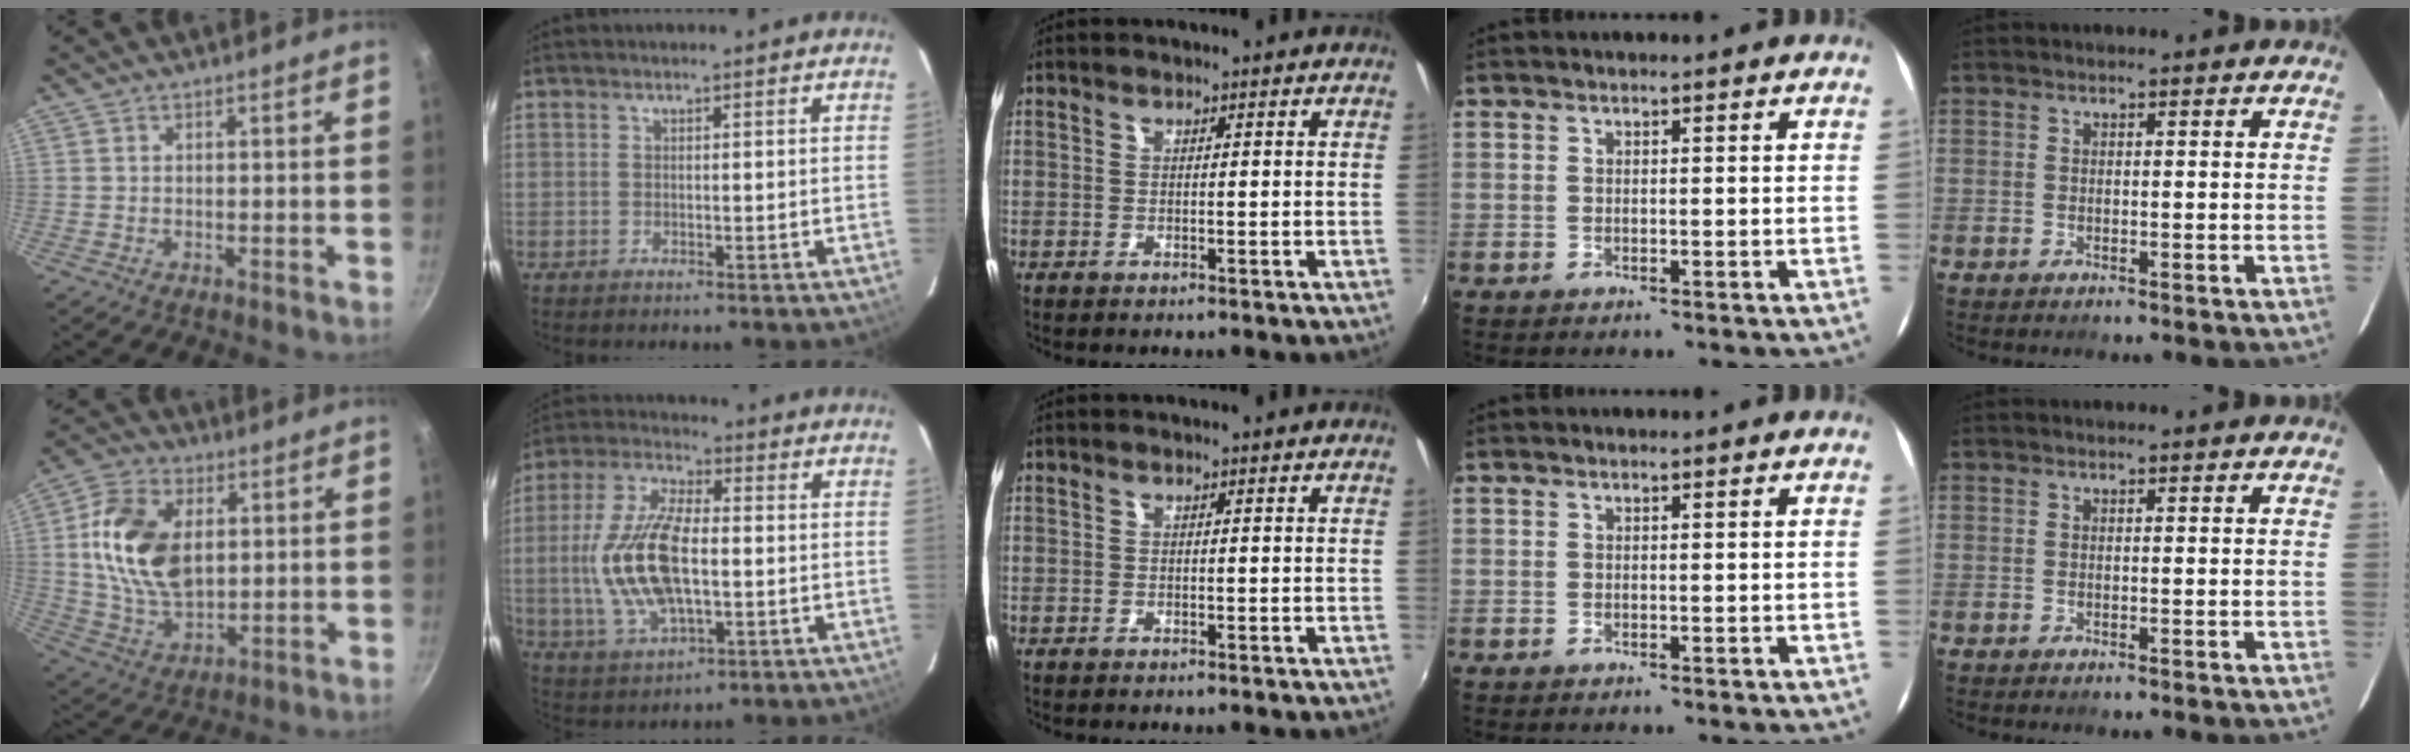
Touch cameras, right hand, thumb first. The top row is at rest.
{"thumb": {"total": 15.7, "force": [2.6, 9.9, 12.0], "torque": [-0.206, -0.007, 0.052]}, "index": {"total": 15.9, "force": [-1.3, 7.1, 14.2], "torque": [-0.300, 0.001, -0.019]}}